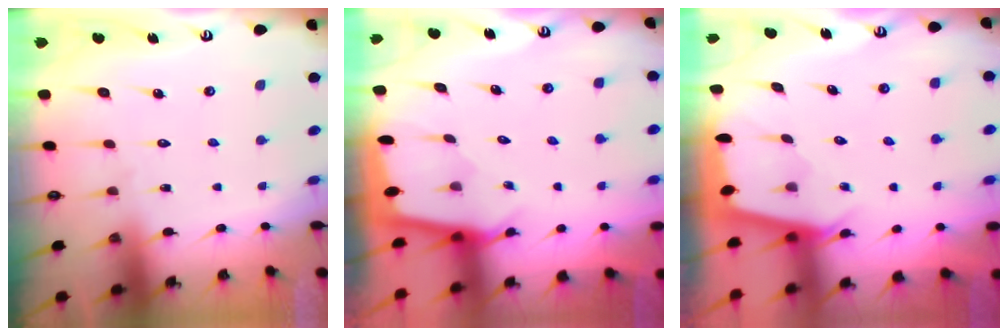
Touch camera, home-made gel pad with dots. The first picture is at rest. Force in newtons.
{"total": 1.7, "press": 1.7, "slide": 0.2}
{"total": 2.2, "press": 2.1, "slide": 0.3}